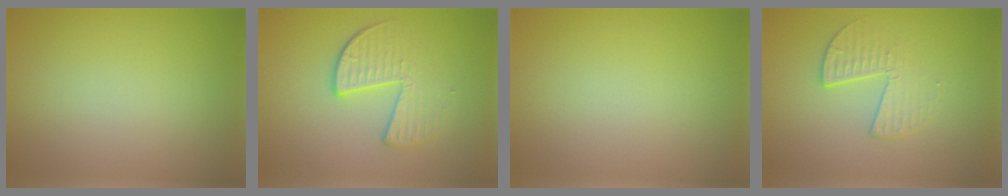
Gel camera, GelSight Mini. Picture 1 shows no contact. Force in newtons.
{"total": 3.8, "press": 2.8, "slide": 2.6}
{"total": 0.0}
{"total": 2.2, "press": 1.3, "slide": 1.8}